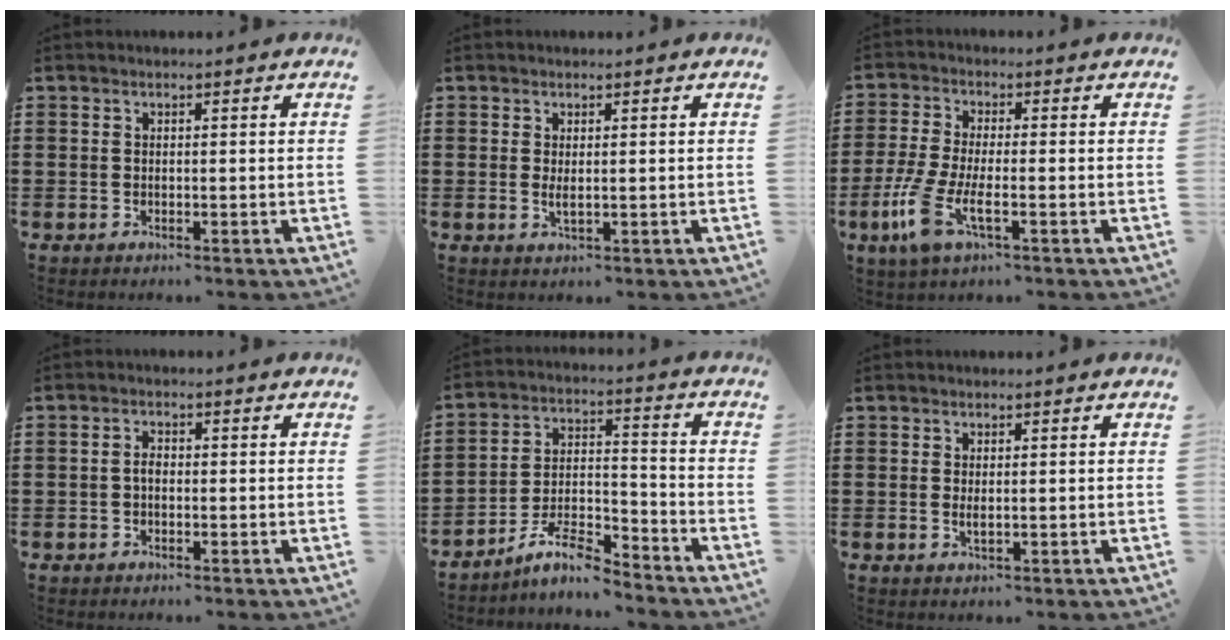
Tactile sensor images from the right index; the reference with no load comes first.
{"total": 1.5, "force": [0.2, 0.3, 1.5], "torque": [-0.029, -0.002, 0.004]}
{"total": 6.9, "force": [-2.8, 2.1, 6.0], "torque": [-0.149, -0.021, -0.055]}
{"total": 1.6, "force": [-0.3, 0.9, 1.3], "torque": [-0.034, -0.001, -0.009]}
{"total": 8.5, "force": [-7.4, 1.7, 3.9], "torque": [-0.076, 0.015, -0.141]}
{"total": 1.3, "force": [0.1, 0.3, 1.2], "torque": [-0.024, 0.000, 0.002]}